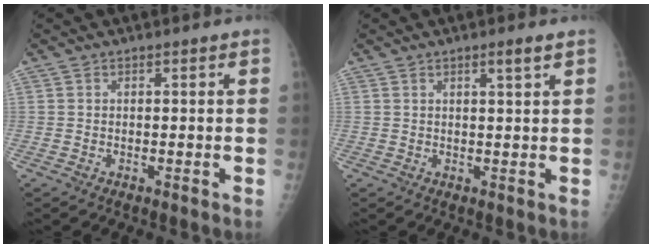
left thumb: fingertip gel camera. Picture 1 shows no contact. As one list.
[{"total": 2.1, "force": [1.2, 0.0, 1.7], "torque": [-0.028, -0.008, 0.020]}]